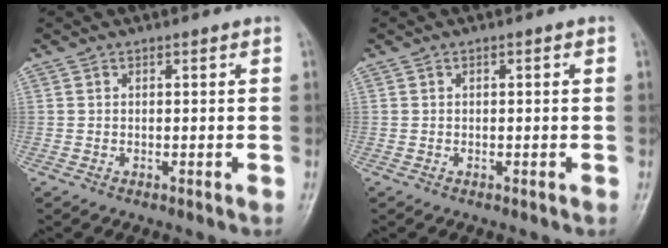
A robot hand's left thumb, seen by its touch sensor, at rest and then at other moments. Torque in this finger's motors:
{"motor_torque": [-0.08, -0.08, 0.01, 0.14, 0.00]}